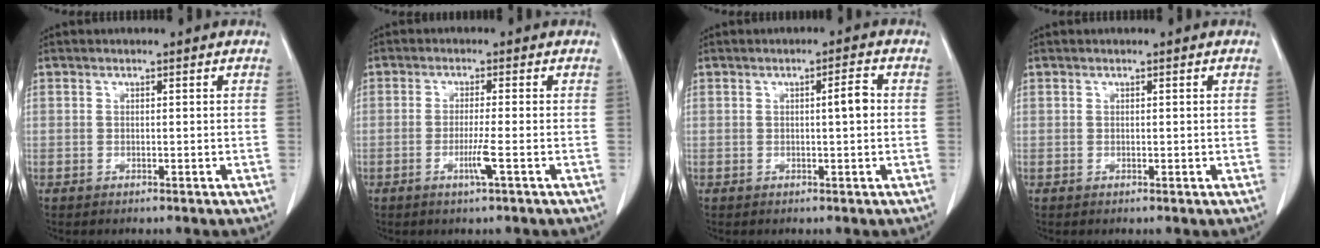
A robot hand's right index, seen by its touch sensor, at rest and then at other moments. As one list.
[{"total": 3.1, "force": [-1.2, -0.5, 2.8], "torque": [-0.058, -0.007, -0.026]}, {"total": 2.6, "force": [0.1, 0.2, 2.6], "torque": [-0.040, 0.003, 0.001]}, {"total": 0.0}]